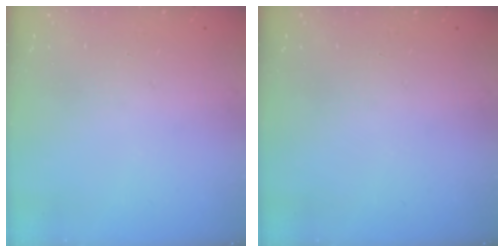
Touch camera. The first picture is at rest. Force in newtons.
{"total": 0.0}